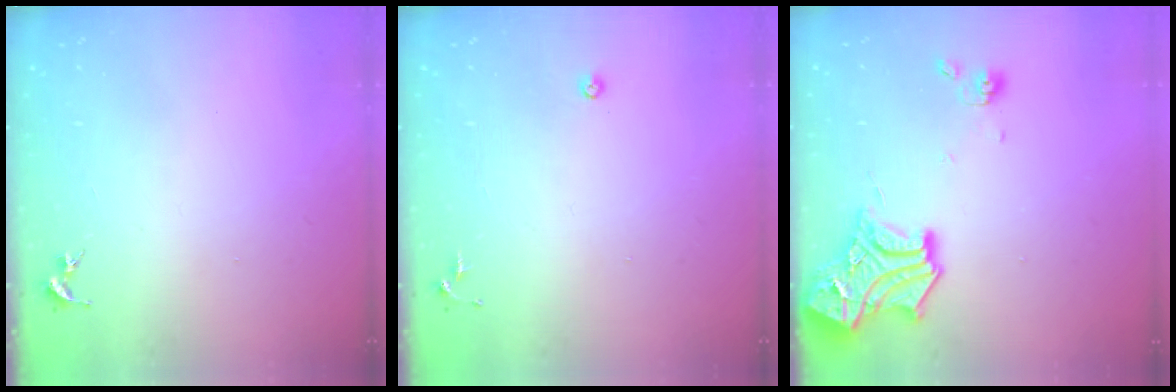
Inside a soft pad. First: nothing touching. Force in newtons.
{"total": 3.5, "press": 3.4, "slide": 0.7}
{"total": 16.2, "press": 16.2, "slide": 1.5}